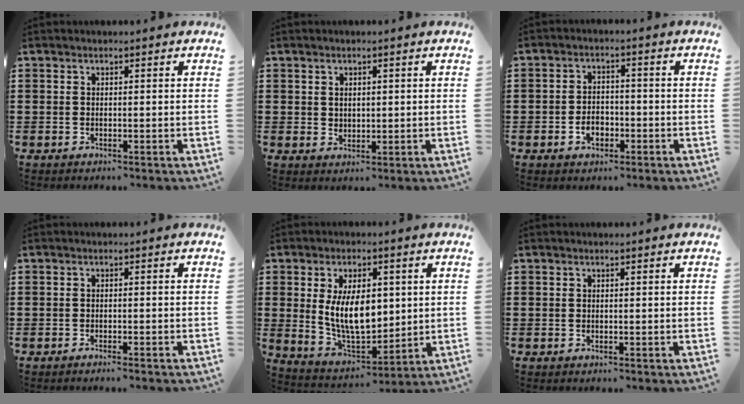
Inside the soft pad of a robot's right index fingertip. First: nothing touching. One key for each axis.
{"total": 1.4, "fx": 0.9, "fy": 1.0, "fz": 0.4, "tx": -0.009, "ty": 0.006, "tz": 0.017}
{"total": 3.5, "fx": -1.4, "fy": 2.6, "fz": 1.9, "tx": -0.031, "ty": 0.002, "tz": -0.029}
{"total": 1.0, "fx": -0.9, "fy": -0.2, "fz": 0.3, "tx": -0.005, "ty": -0.001, "tz": -0.018}
{"total": 10.7, "fx": 1.5, "fy": 5.9, "fz": 8.8, "tx": -0.174, "ty": 0.001, "tz": 0.025}
{"total": 0.0}